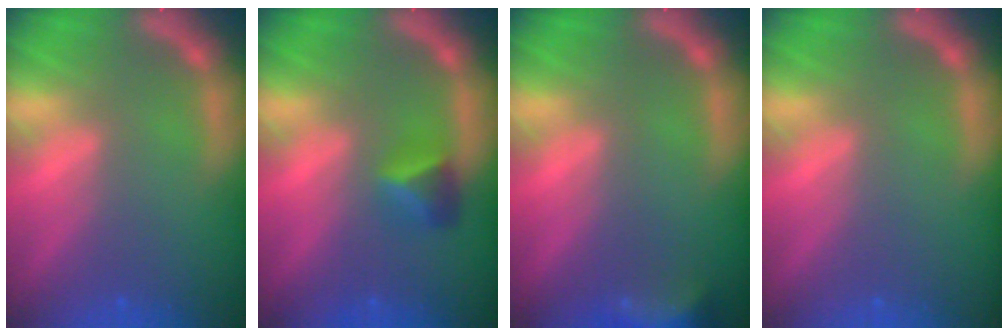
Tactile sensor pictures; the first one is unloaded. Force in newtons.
{"total": 2.4}
{"total": 5.5}
{"total": 0.0}